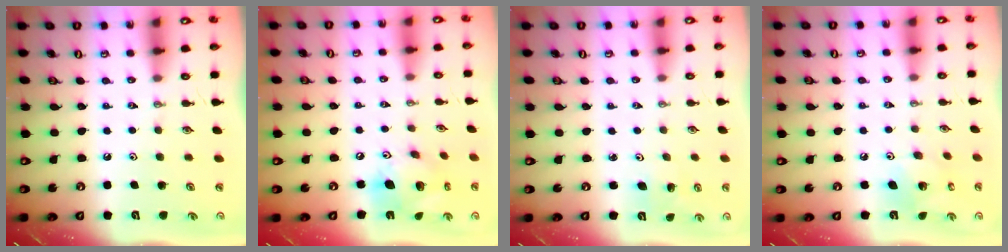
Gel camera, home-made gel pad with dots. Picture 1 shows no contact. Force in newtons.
{"total": 15.5, "press": 15.2, "slide": 2.9}
{"total": 2.0, "press": 2.0, "slide": 0.1}
{"total": 9.3, "press": 9.3, "slide": 0.2}